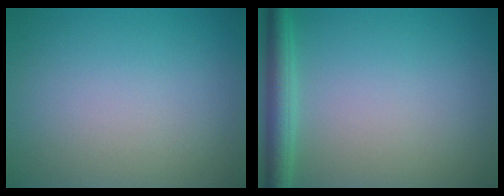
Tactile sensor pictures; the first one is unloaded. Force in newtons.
{"total": 3.0, "press": 3.0, "slide": 0.1}